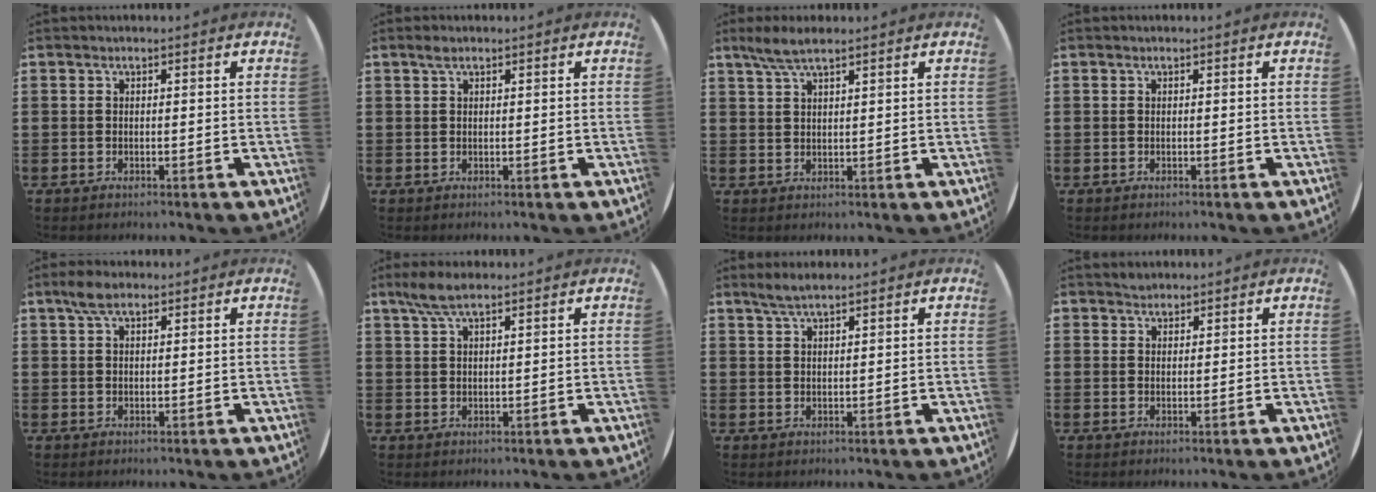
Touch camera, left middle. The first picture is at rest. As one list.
[{"total": 0.9, "force": [0.6, 0.3, 0.6], "torque": [-0.012, 0.003, 0.011]}, {"total": 3.6, "force": [2.7, 0.6, 2.3], "torque": [-0.050, 0.003, 0.049]}, {"total": 0.0}, {"total": 3.1, "force": [2.1, 1.3, 1.9], "torque": [-0.034, 0.003, 0.036]}, {"total": 4.1, "force": [2.9, 1.0, 2.7], "torque": [-0.058, 0.005, 0.052]}, {"total": 2.5, "force": [2.1, 0.3, 1.3], "torque": [-0.029, 0.003, 0.037]}, {"total": 1.3, "force": [1.2, 0.4, -0.2], "torque": [0.010, -0.001, 0.023]}]